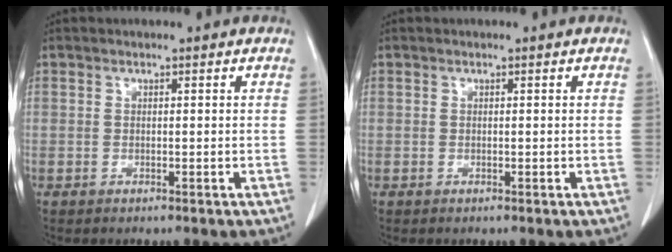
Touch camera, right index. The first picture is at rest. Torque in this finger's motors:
{"motor_torque": [-0.01, 0.00, 0.01, 0.00]}